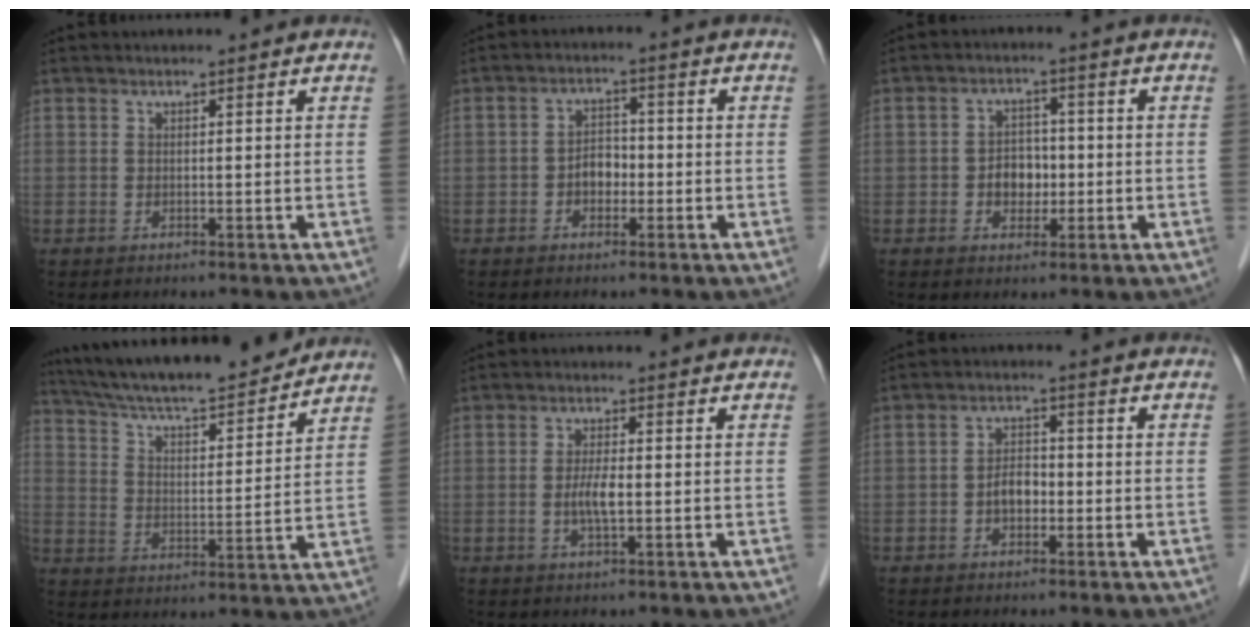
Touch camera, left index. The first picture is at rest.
{"total": 3.5, "force": [-1.7, 2.2, 2.1], "torque": [-0.035, 0.008, -0.033]}
{"total": 4.4, "force": [-1.4, 3.2, 2.7], "torque": [-0.046, 0.005, -0.022]}
{"total": 18.2, "force": [16.4, 2.2, 7.6], "torque": [-0.131, 0.009, 0.254]}
{"total": 3.3, "force": [-1.1, 0.6, 3.1], "torque": [-0.065, -0.007, -0.019]}
{"total": 3.6, "force": [-1.7, 2.0, 2.4], "torque": [-0.044, 0.007, -0.032]}